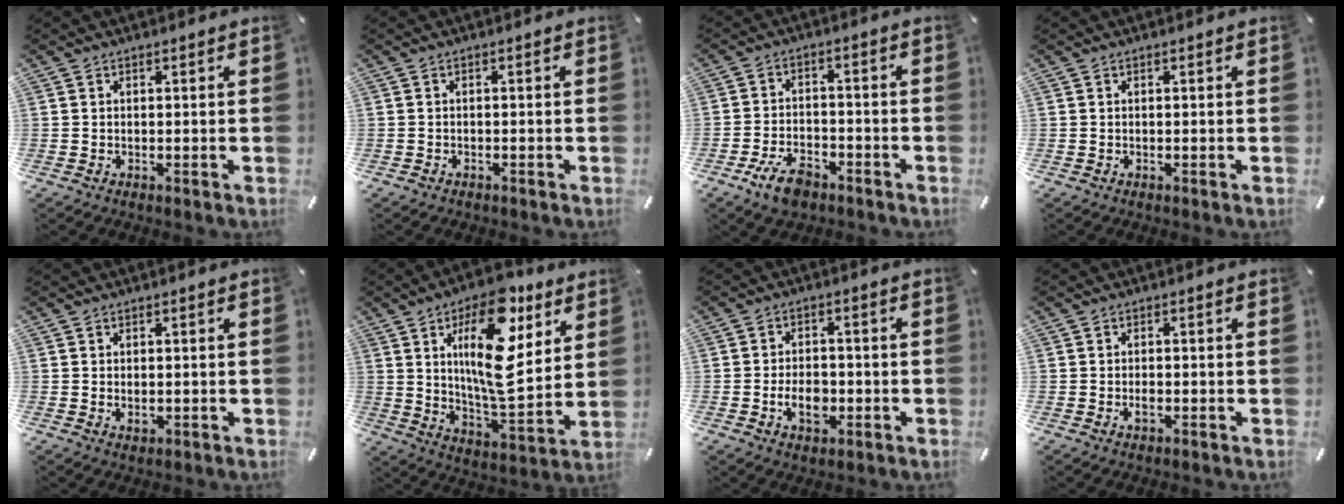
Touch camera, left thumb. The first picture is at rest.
{"total": 0.9, "force": [-0.8, 0.5, 0.2], "torque": [-0.005, 0.003, -0.017]}
{"total": 8.0, "force": [-4.8, 4.3, 4.6], "torque": [-0.092, 0.021, -0.087]}
{"total": 0.0}
{"total": 1.2, "force": [0.1, 0.9, 0.8], "torque": [-0.009, 0.000, 0.000]}
{"total": 20.1, "force": [7.6, 8.8, 16.4], "torque": [-0.294, -0.036, 0.115]}
{"total": 6.5, "force": [-1.8, 4.5, 4.4], "torque": [-0.086, 0.001, -0.033]}
{"total": 1.6, "force": [-0.5, 0.9, 1.2], "torque": [-0.024, 0.001, -0.010]}